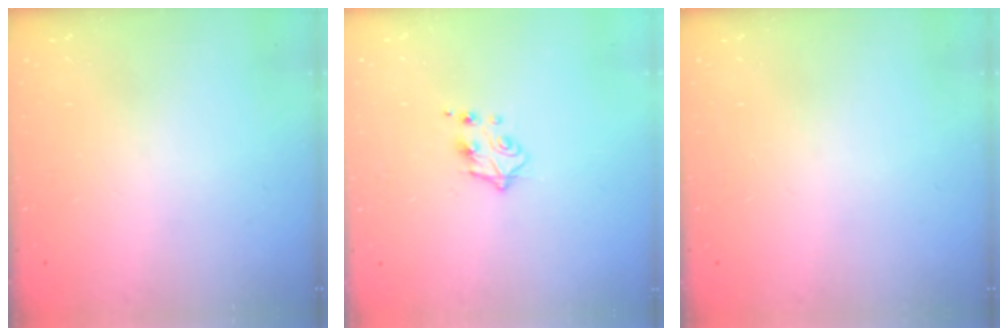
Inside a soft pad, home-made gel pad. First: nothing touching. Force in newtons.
{"total": 4.5, "press": 4.4, "slide": 0.9}
{"total": 0.0}